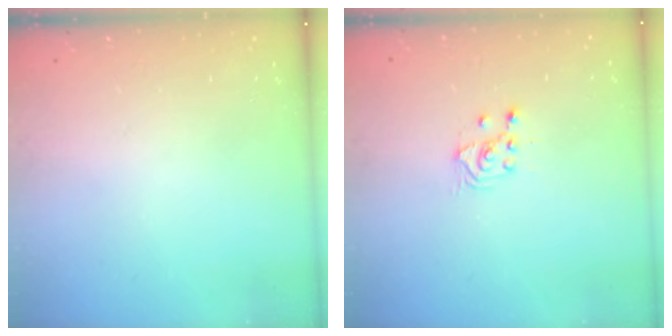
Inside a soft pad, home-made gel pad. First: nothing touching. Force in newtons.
{"total": 2.5, "press": 2.4, "slide": 0.7}